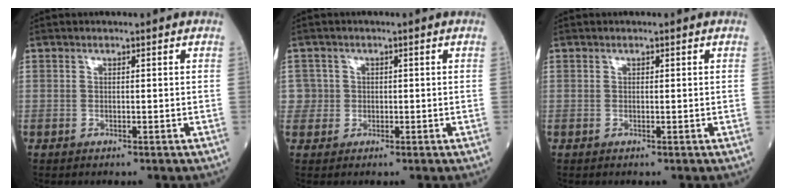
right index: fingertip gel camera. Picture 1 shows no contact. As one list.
[{"total": 2.5, "force": [0.1, 2.4, -0.5], "torque": [0.024, 0.010, -0.001]}, {"total": 0.0}]